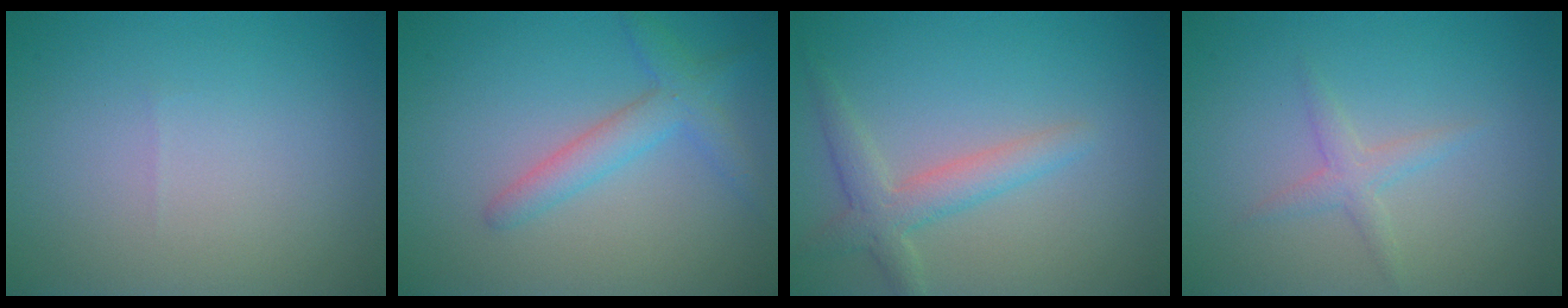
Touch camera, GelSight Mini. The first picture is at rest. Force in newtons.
{"total": 2.8, "press": 2.8, "slide": 0.1}
{"total": 3.1, "press": 3.1, "slide": 0.2}
{"total": 1.6, "press": 1.6, "slide": 0.0}